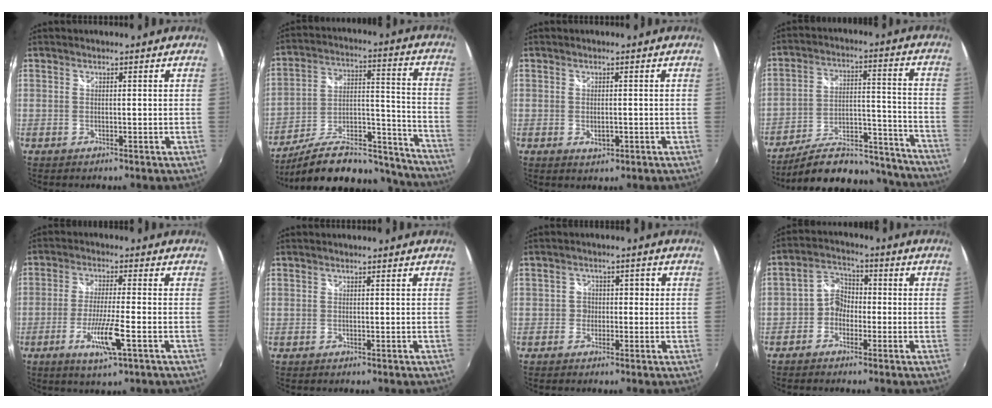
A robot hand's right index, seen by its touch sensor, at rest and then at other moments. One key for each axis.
{"total": 25.1, "fx": -21.3, "fy": 7.9, "fz": 10.8, "tx": -0.171, "ty": 0.029, "tz": -0.297}
{"total": 2.4, "fx": -0.5, "fy": 1.5, "fz": 1.8, "tx": -0.031, "ty": -0.005, "tz": -0.007}
{"total": 22.8, "fx": -20.0, "fy": 7.4, "fz": 8.1, "tx": -0.133, "ty": 0.038, "tz": -0.258}
{"total": 8.6, "fx": -3.5, "fy": 0.7, "fz": 7.8, "tx": -0.154, "ty": -0.016, "tz": -0.065}
{"total": 0.0}
{"total": 3.2, "fx": -1.0, "fy": 2.9, "fz": 0.6, "tx": -0.006, "ty": 0.009, "tz": -0.022}
{"total": 5.3, "fx": -2.0, "fy": 4.4, "fz": 2.1, "tx": -0.040, "ty": 0.018, "tz": -0.045}